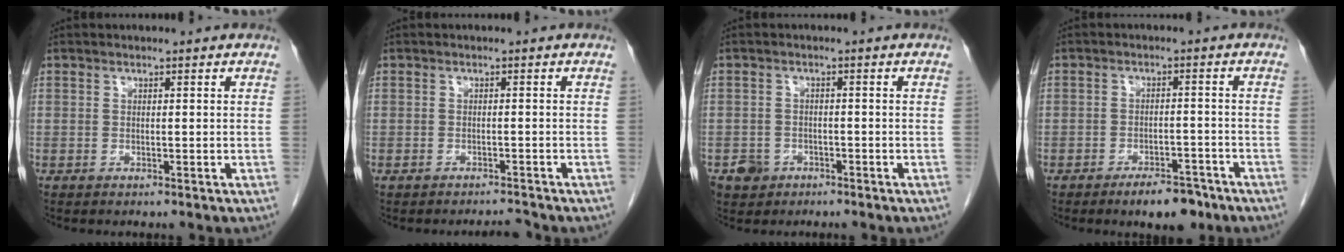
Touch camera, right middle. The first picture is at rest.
{"total": 1.5, "force": [-1.5, 0.0, 0.2], "torque": [-0.002, -0.005, -0.020]}
{"total": 3.0, "force": [-1.7, 2.4, 0.5], "torque": [-0.007, 0.009, -0.026]}
{"total": 5.5, "force": [-4.1, 1.9, 3.1], "torque": [-0.046, 0.001, -0.059]}